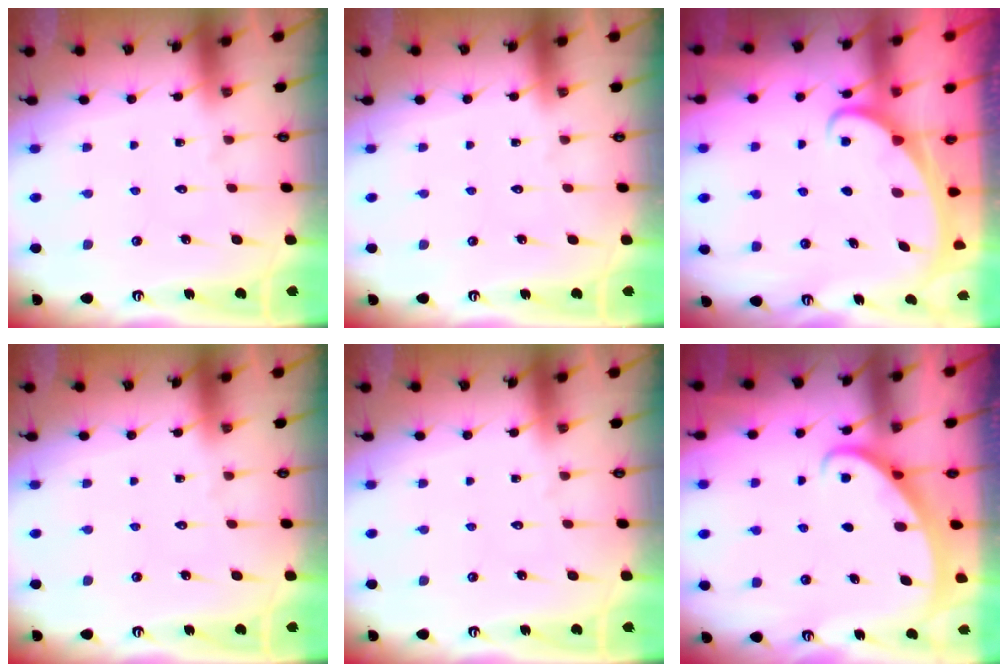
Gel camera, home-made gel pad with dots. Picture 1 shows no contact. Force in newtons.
{"total": 0.0}
{"total": 2.2, "press": 2.2, "slide": 0.3}
{"total": 0.0}
{"total": 0.0}
{"total": 2.3, "press": 2.3, "slide": 0.2}